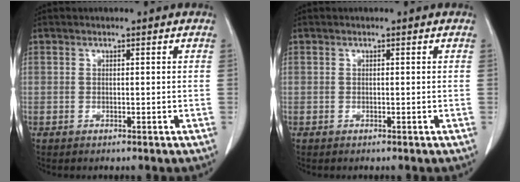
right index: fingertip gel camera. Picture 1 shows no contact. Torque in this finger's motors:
{"motor_torque": [0.14, -0.06, 0.06, 0.00]}